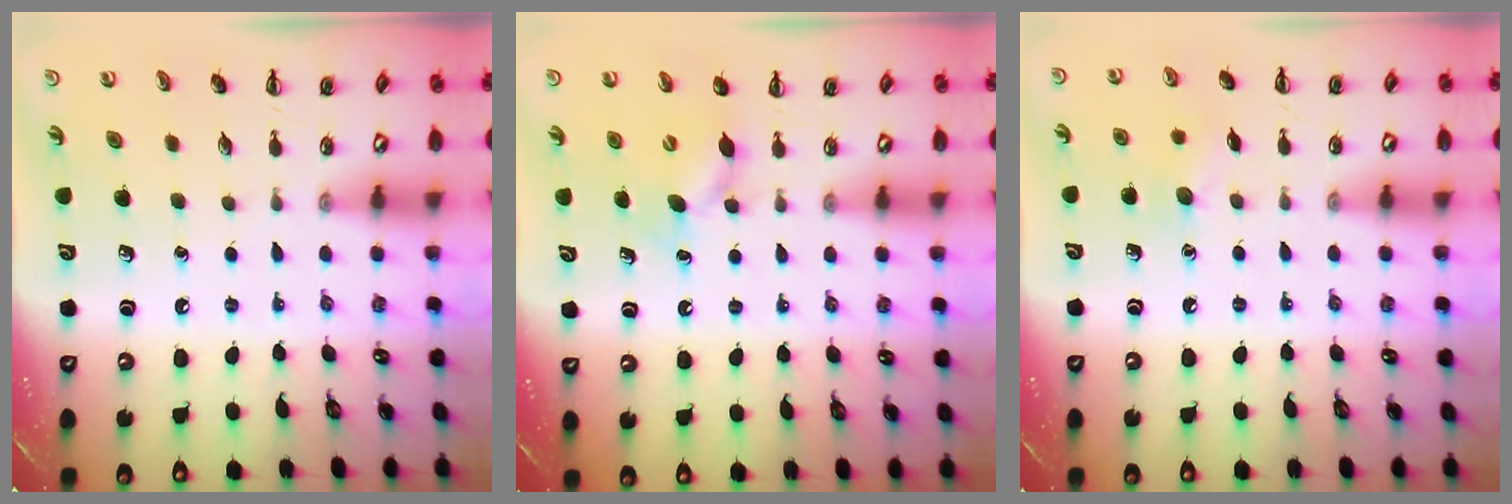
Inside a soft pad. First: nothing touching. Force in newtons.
{"total": 6.1, "press": 6.0, "slide": 1.4}
{"total": 7.1, "press": 6.9, "slide": 1.6}